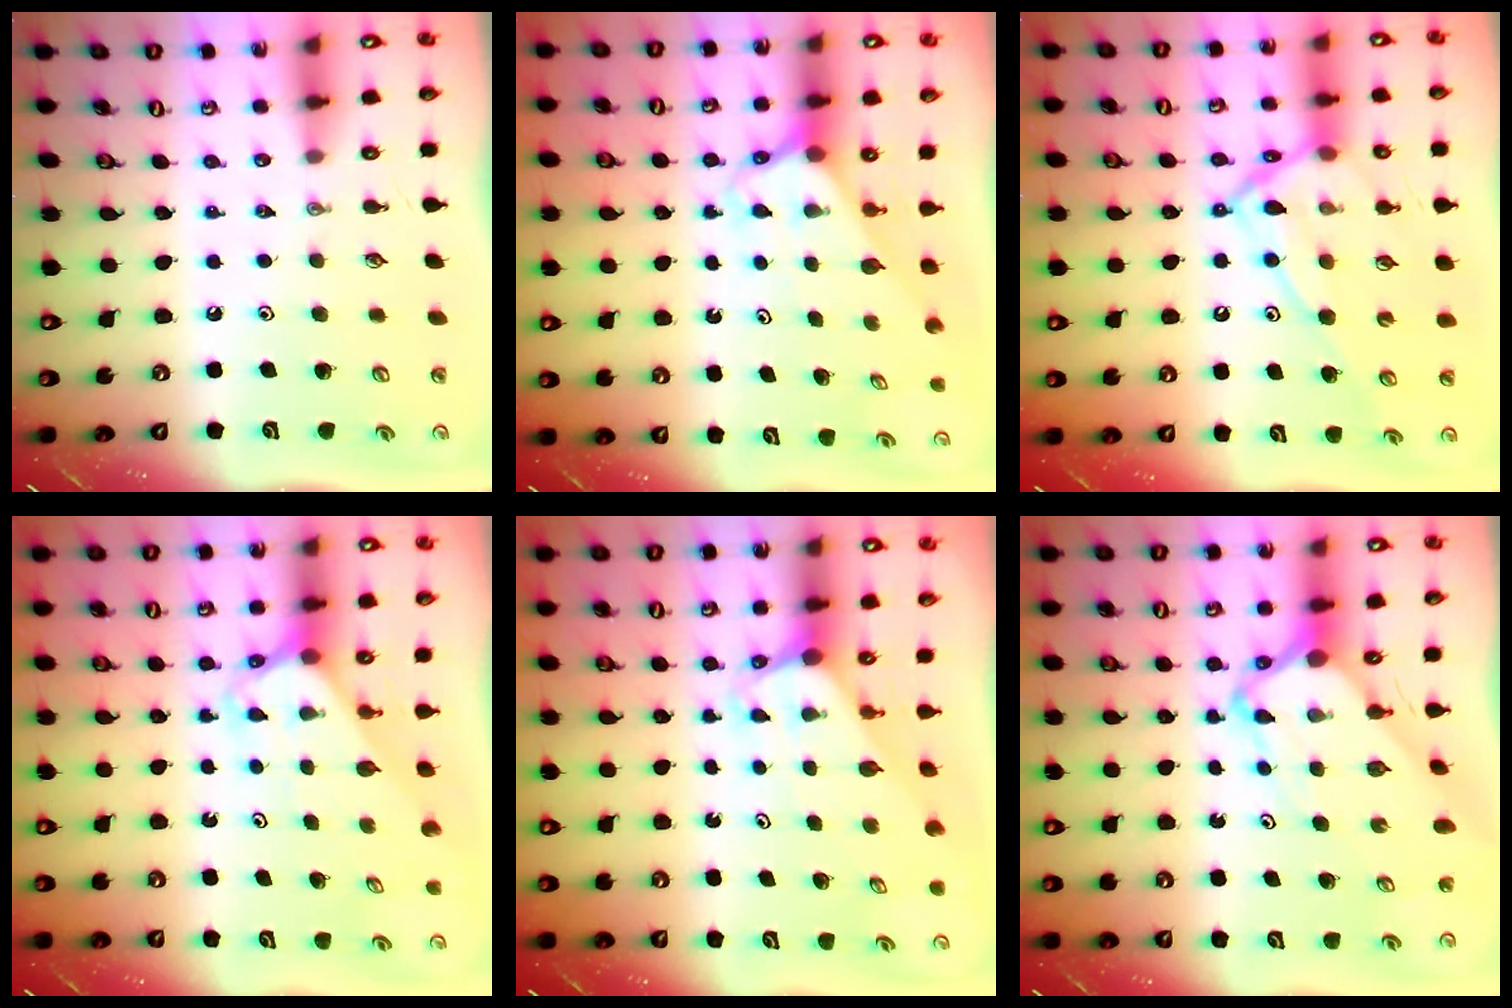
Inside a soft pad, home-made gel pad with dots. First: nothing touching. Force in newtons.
{"total": 2.7, "press": 2.7, "slide": 0.1}
{"total": 16.0, "press": 15.9, "slide": 1.5}
{"total": 2.7, "press": 2.7, "slide": 0.2}
{"total": 3.0, "press": 3.0, "slide": 0.2}
{"total": 6.3, "press": 6.3, "slide": 0.5}